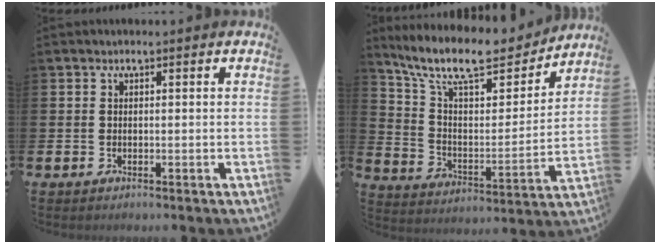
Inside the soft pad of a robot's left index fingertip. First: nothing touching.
{"total": 12.2, "force": [10.3, 3.4, 5.4], "torque": [-0.137, -0.062, 0.179]}